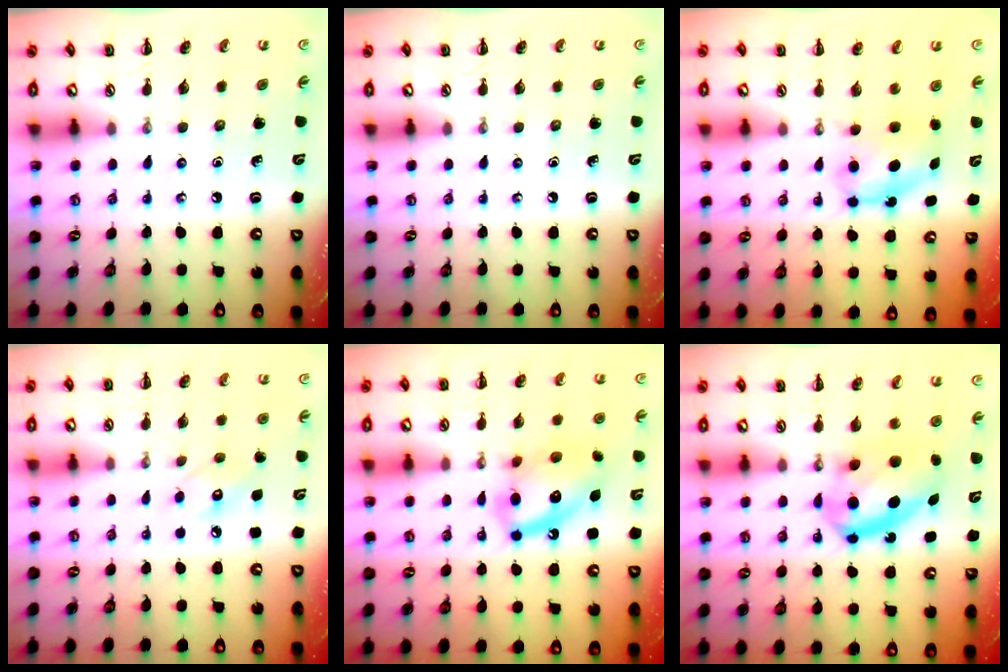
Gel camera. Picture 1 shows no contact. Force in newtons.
{"total": 0.0}
{"total": 5.9, "press": 5.8, "slide": 0.9}
{"total": 6.5, "press": 6.4, "slide": 1.3}
{"total": 13.7, "press": 13.6, "slide": 1.5}
{"total": 12.4, "press": 12.1, "slide": 2.8}